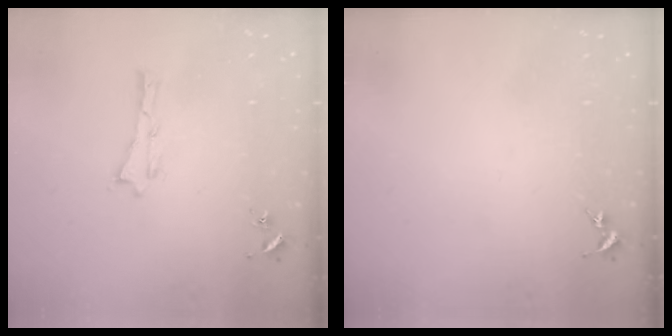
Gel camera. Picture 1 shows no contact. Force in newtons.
{"total": 0.0}